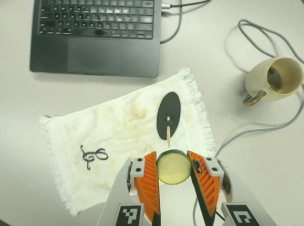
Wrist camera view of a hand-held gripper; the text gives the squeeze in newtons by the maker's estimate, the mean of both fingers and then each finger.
{"total": 10.2, "left": 10.1, "right": 10.2}